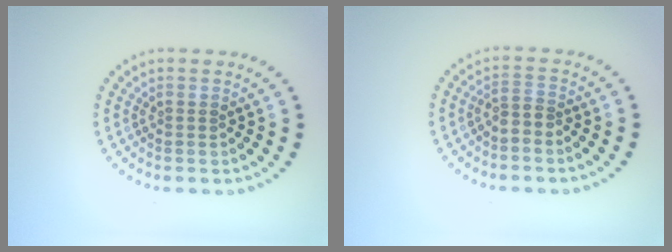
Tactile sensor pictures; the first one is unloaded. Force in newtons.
{"total": 1.2, "press": 0.7, "slide": 1.0}